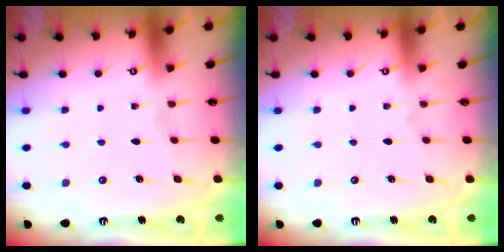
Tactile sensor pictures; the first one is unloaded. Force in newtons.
{"total": 0.0}